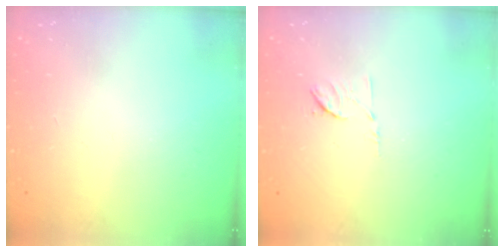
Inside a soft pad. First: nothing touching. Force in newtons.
{"total": 6.6, "press": 6.5, "slide": 1.1}